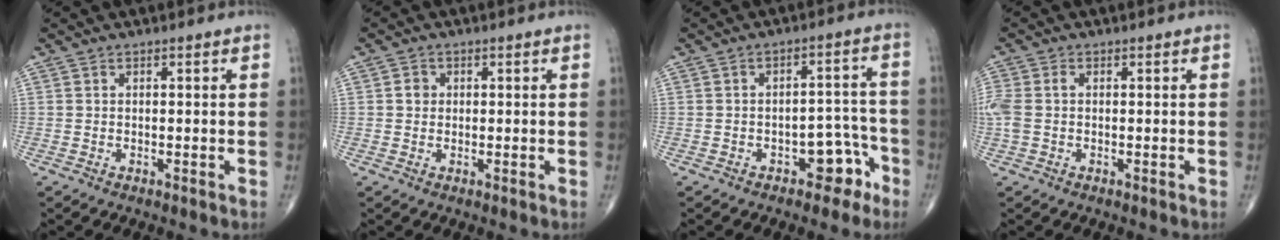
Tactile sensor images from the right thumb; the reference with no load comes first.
{"total": 1.8, "force": [0.2, 1.6, 0.7], "torque": [-0.003, 0.003, 0.001]}
{"total": 6.6, "force": [-3.9, 3.9, 3.6], "torque": [-0.019, 0.052, -0.050]}
{"total": 4.2, "force": [-0.1, 2.8, 3.1], "torque": [-0.098, 0.013, -0.002]}